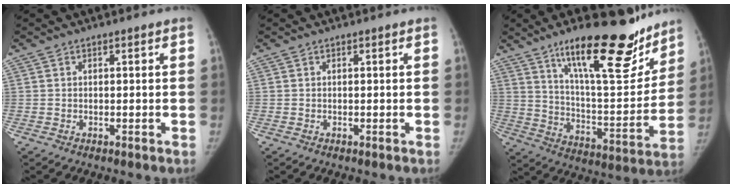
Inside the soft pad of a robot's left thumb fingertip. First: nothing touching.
{"total": 0.0}
{"total": 24.8, "force": [16.8, 7.4, 16.7], "torque": [-0.206, -0.088, 0.266]}